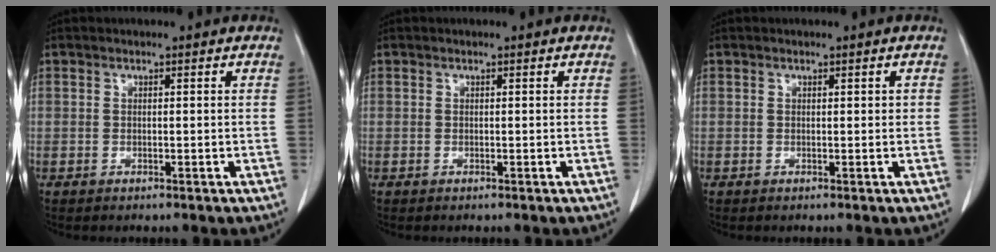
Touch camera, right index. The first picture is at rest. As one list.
[{"total": 0.0}, {"total": 0.7, "force": [0.2, 0.3, 0.5], "torque": [-0.005, 0.003, 0.004]}]